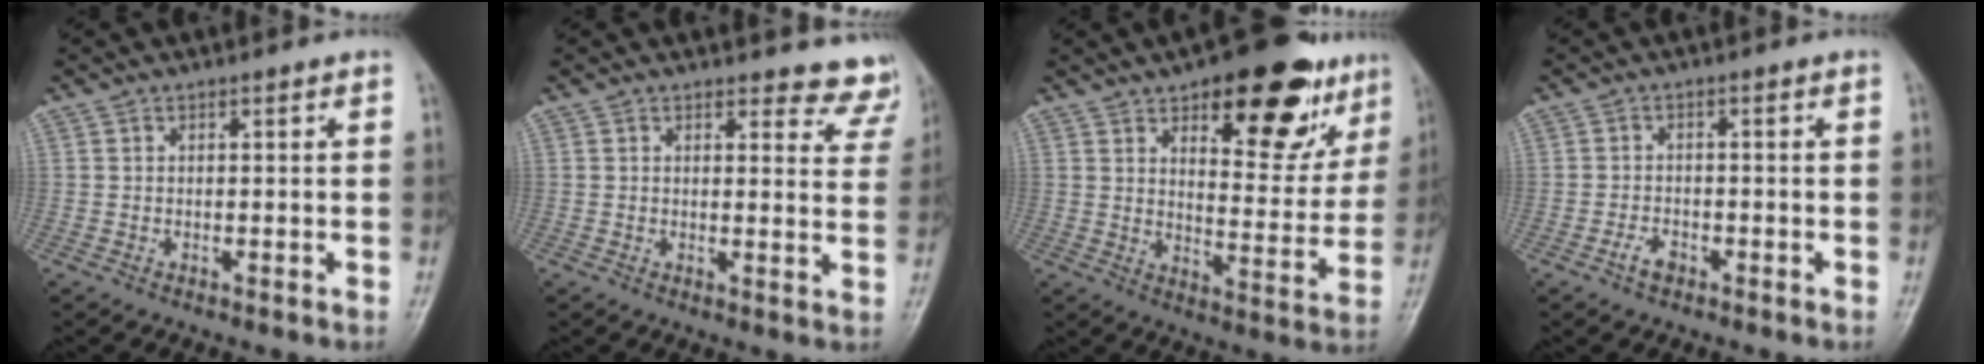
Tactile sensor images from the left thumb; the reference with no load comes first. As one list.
[{"total": 7.3, "force": [6.9, 2.5, -0.1], "torque": [0.049, -0.050, 0.047]}, {"total": 19.3, "force": [11.1, 8.6, 13.3], "torque": [-0.114, -0.049, 0.155]}, {"total": 2.5, "force": [-1.6, 1.4, 1.4], "torque": [-0.025, 0.012, -0.028]}]